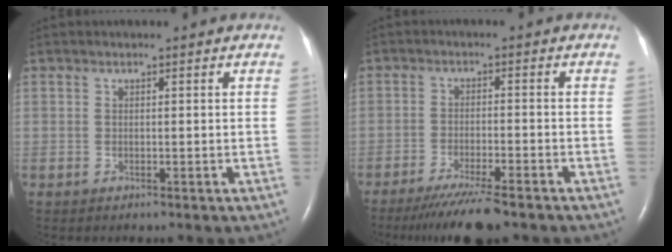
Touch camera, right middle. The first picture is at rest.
{"total": 8.6, "force": [-6.9, 0.3, 5.1], "torque": [-0.085, -0.023, -0.113]}